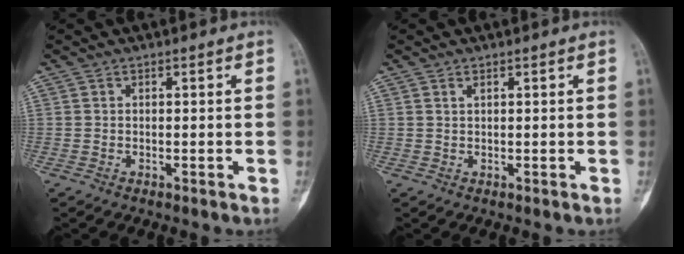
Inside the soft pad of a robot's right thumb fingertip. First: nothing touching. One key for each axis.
{"total": 0.6, "fx": 0.3, "fy": 0.2, "fz": 0.4, "tx": -0.010, "ty": 0.002, "tz": 0.007}